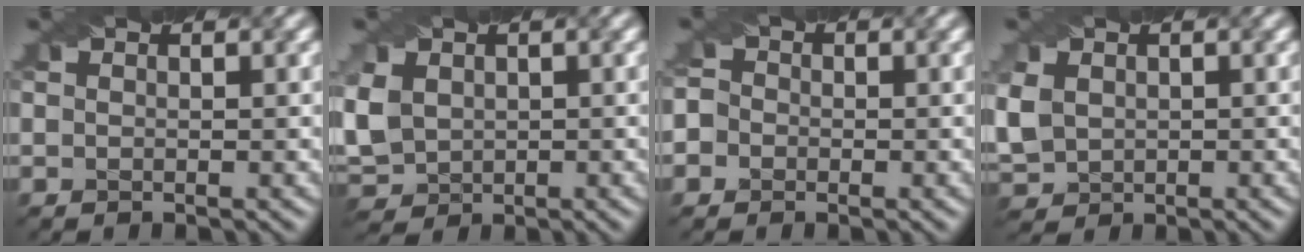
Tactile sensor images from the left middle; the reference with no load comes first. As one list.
[{"total": 5.0, "force": [0.9, 4.0, 2.8], "torque": [-0.094, 0.010, 0.021]}, {"total": 2.9, "force": [-0.2, 2.7, 1.0], "torque": [0.003, 0.019, -0.031]}, {"total": 3.8, "force": [0.6, 3.2, 2.1], "torque": [-0.074, 0.007, 0.017]}]